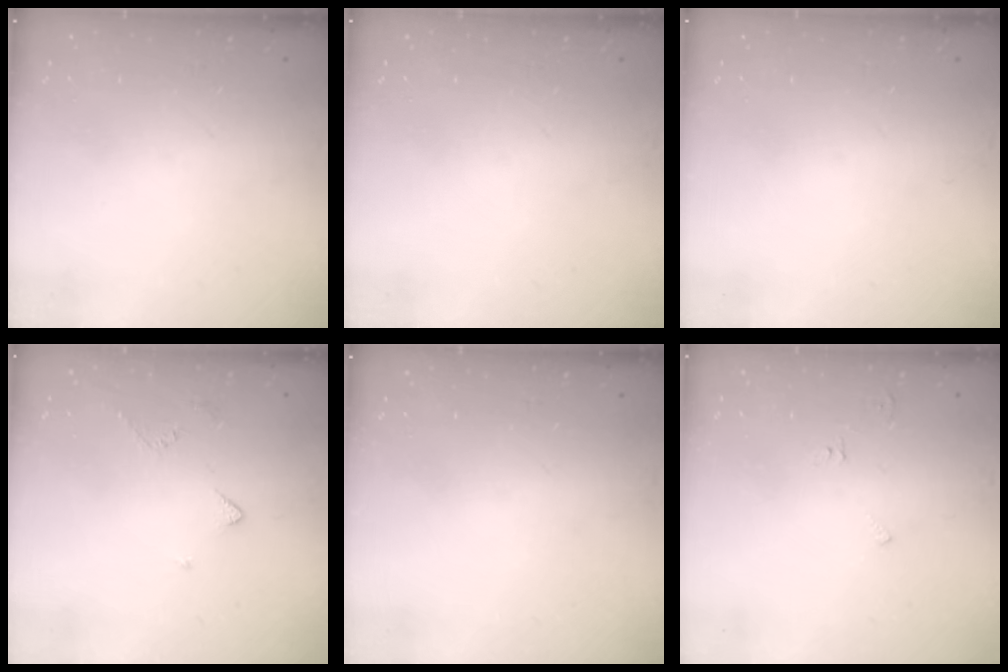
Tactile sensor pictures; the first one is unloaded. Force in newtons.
{"total": 0.0}
{"total": 0.0}
{"total": 3.2, "press": 3.1, "slide": 0.7}
{"total": 0.0}
{"total": 4.1, "press": 4.1, "slide": 0.5}